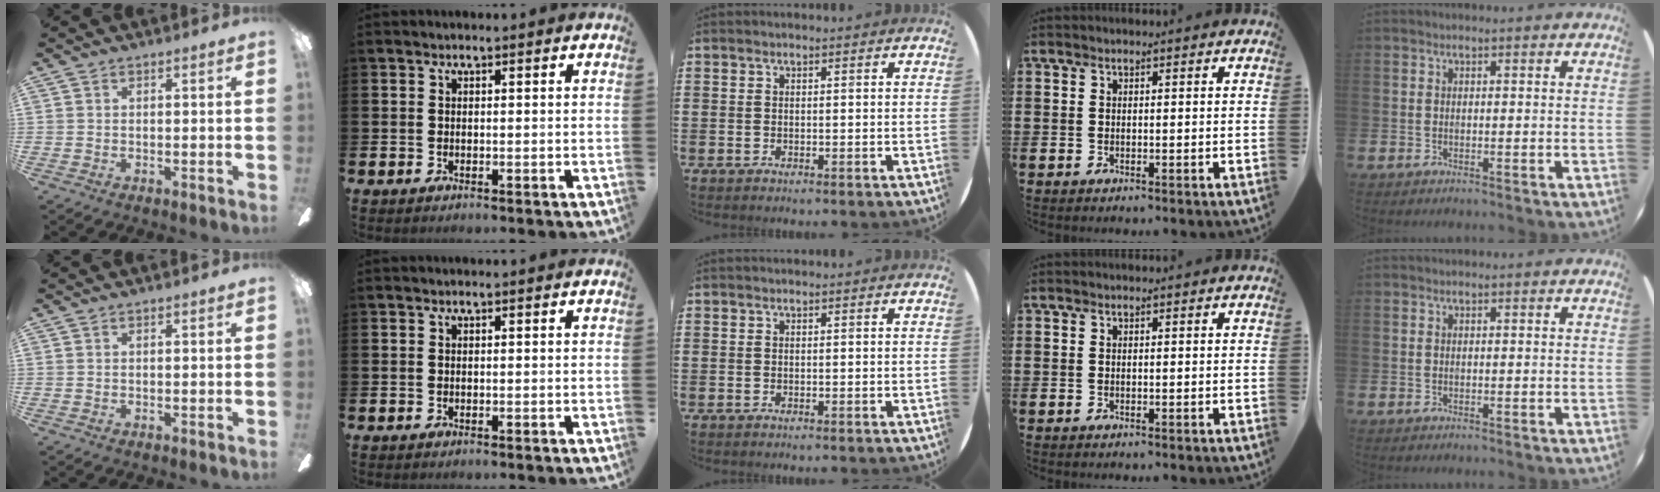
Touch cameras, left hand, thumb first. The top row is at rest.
{}